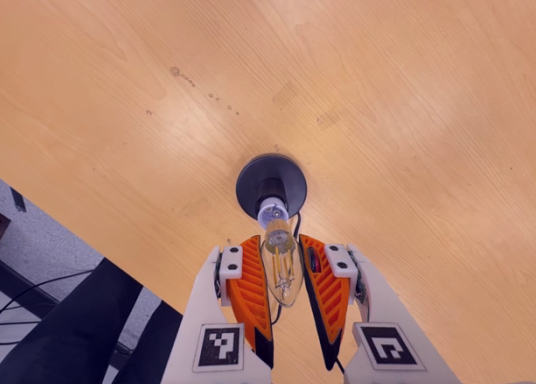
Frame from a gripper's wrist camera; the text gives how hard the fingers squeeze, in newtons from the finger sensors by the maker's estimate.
{"total": 11.7, "left": 12.1, "right": 11.3}